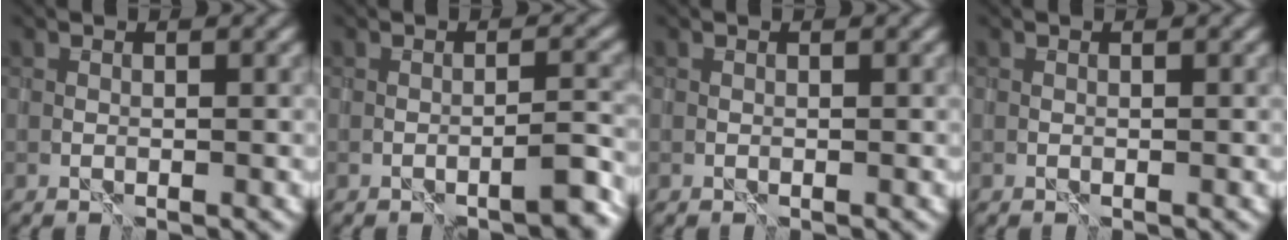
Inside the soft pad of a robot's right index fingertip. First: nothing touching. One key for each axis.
{"total": 3.1, "fx": -1.7, "fy": 0.4, "fz": 2.6, "tx": -0.036, "ty": 0.005, "tz": -0.029}
{"total": 0.0}
{"total": 0.0}